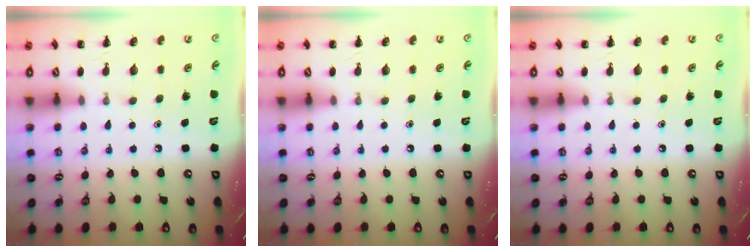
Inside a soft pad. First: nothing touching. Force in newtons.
{"total": 0.0}
{"total": 0.0}